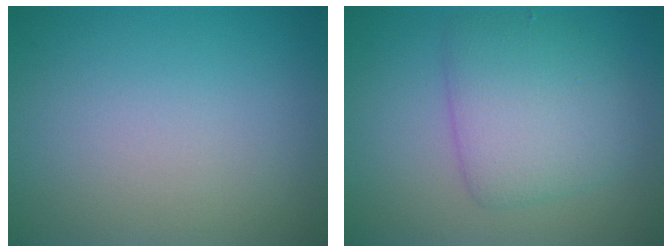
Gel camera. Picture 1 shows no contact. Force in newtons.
{"total": 4.8, "press": 4.8, "slide": 0.1}